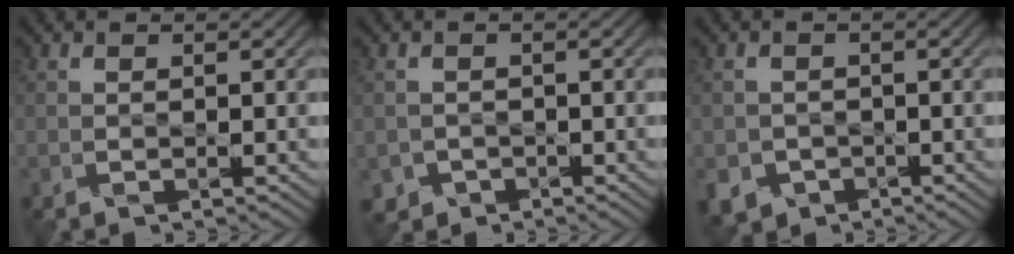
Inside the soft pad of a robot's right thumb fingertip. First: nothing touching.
{"total": 2.1, "force": [-1.2, 1.7, 0.2], "torque": [-0.003, -0.009, -0.025]}
{"total": 3.8, "force": [-2.0, 3.1, 0.9], "torque": [-0.023, -0.010, -0.037]}